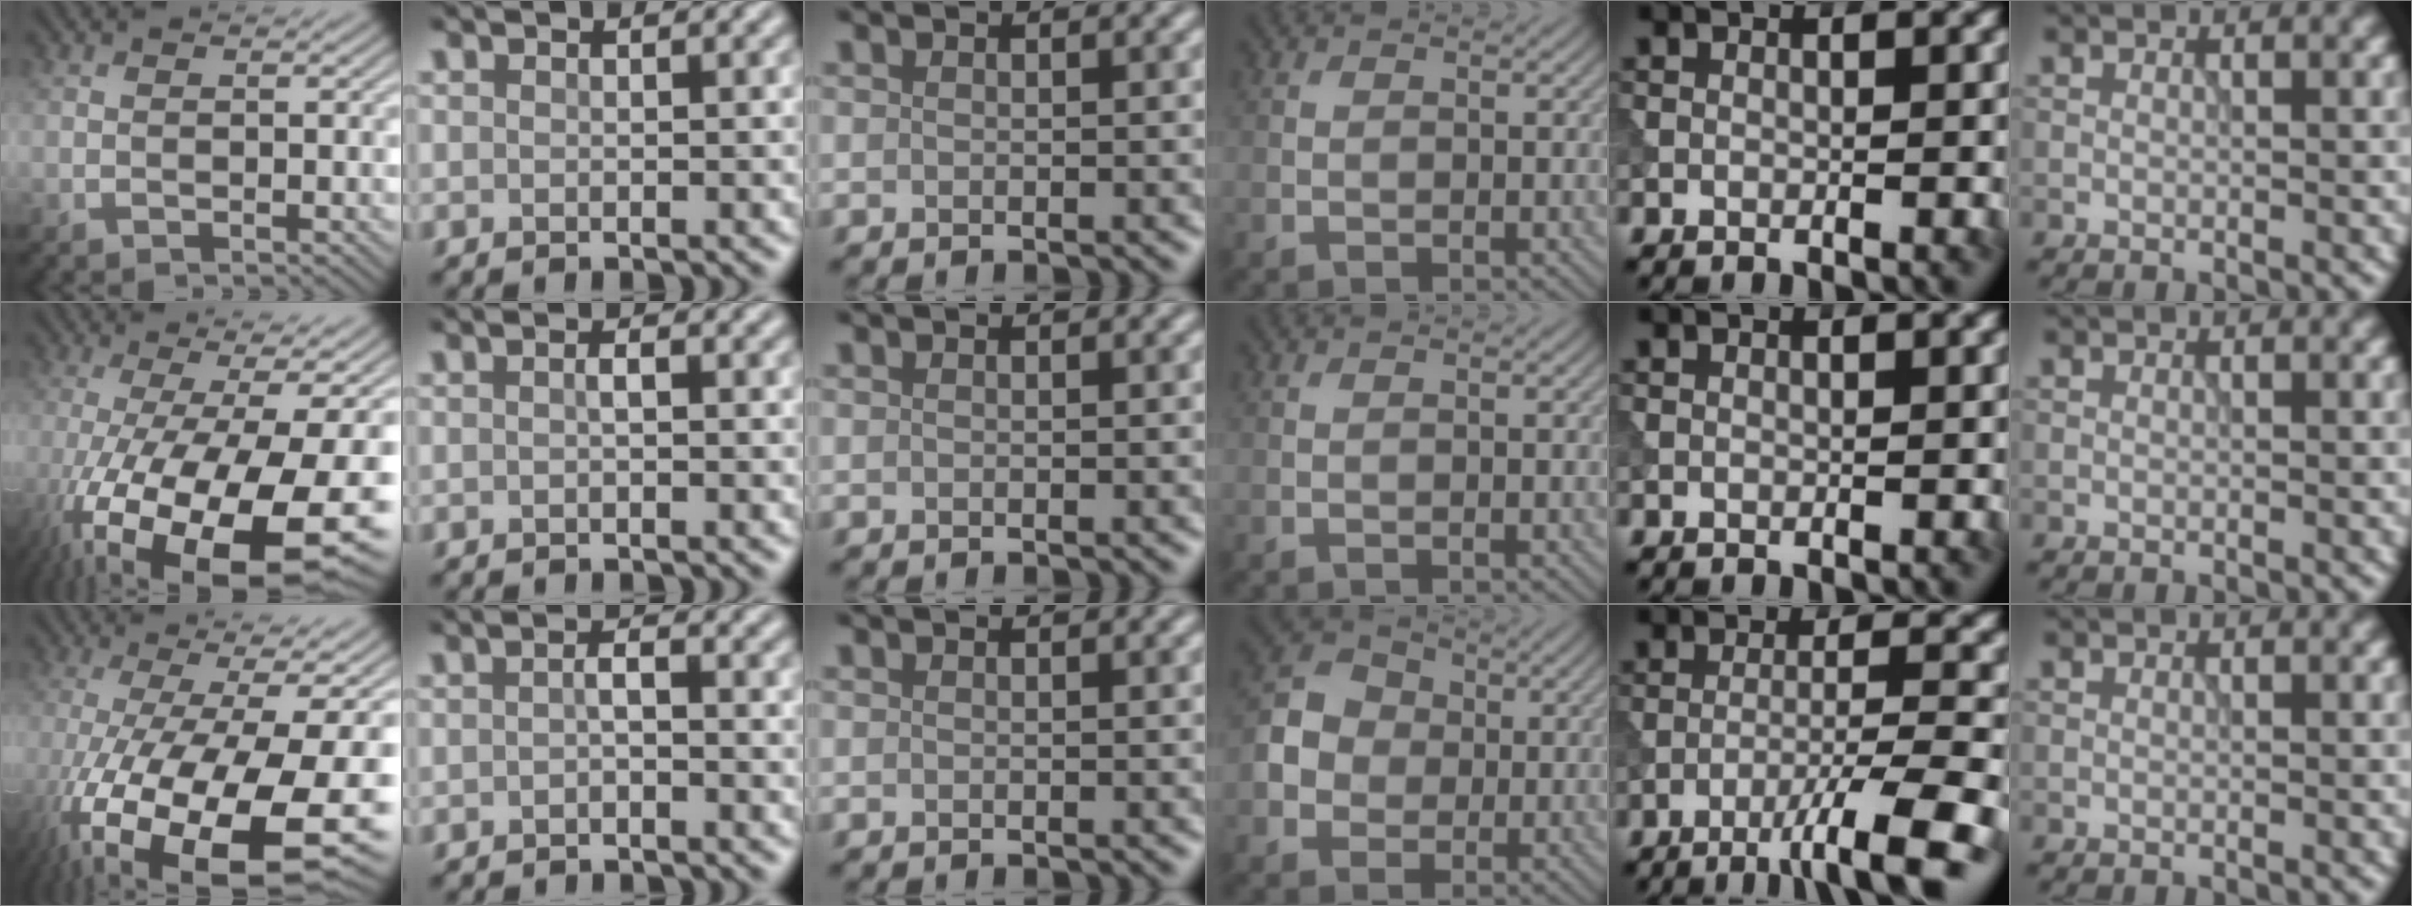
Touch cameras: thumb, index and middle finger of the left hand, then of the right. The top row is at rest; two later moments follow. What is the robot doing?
{"motion": "extract", "object": "tissue"}